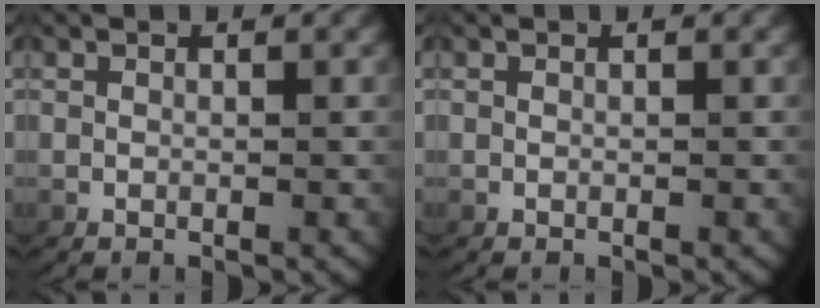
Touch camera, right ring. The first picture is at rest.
{"total": 0.0}